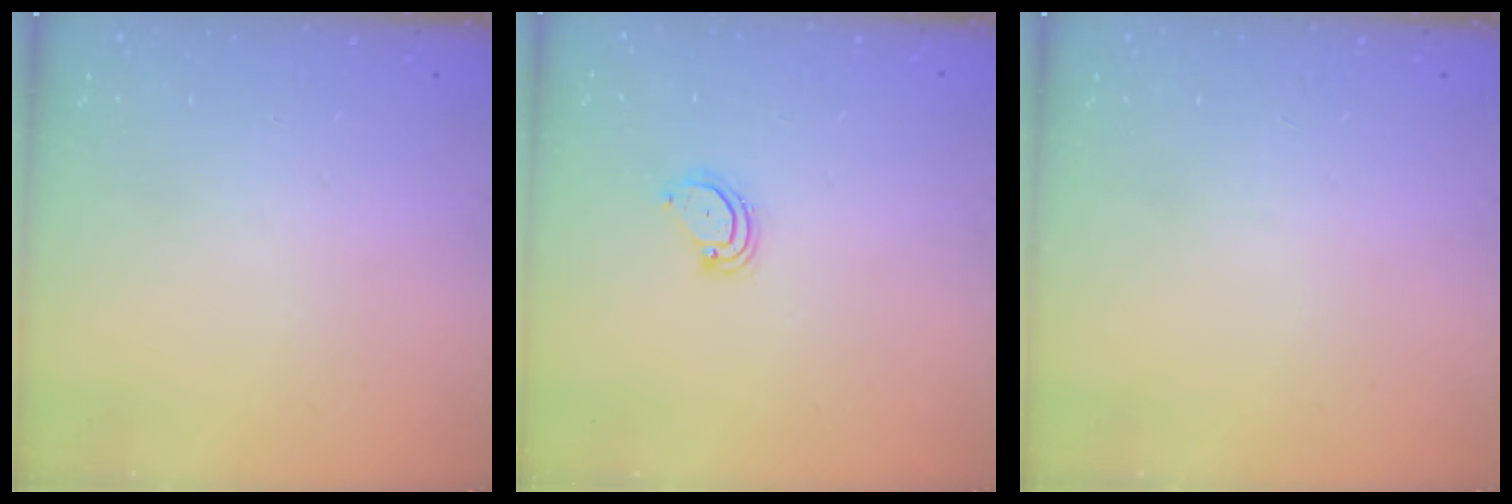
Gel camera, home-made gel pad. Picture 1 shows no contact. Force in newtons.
{"total": 4.0, "press": 4.0, "slide": 0.3}
{"total": 0.0}